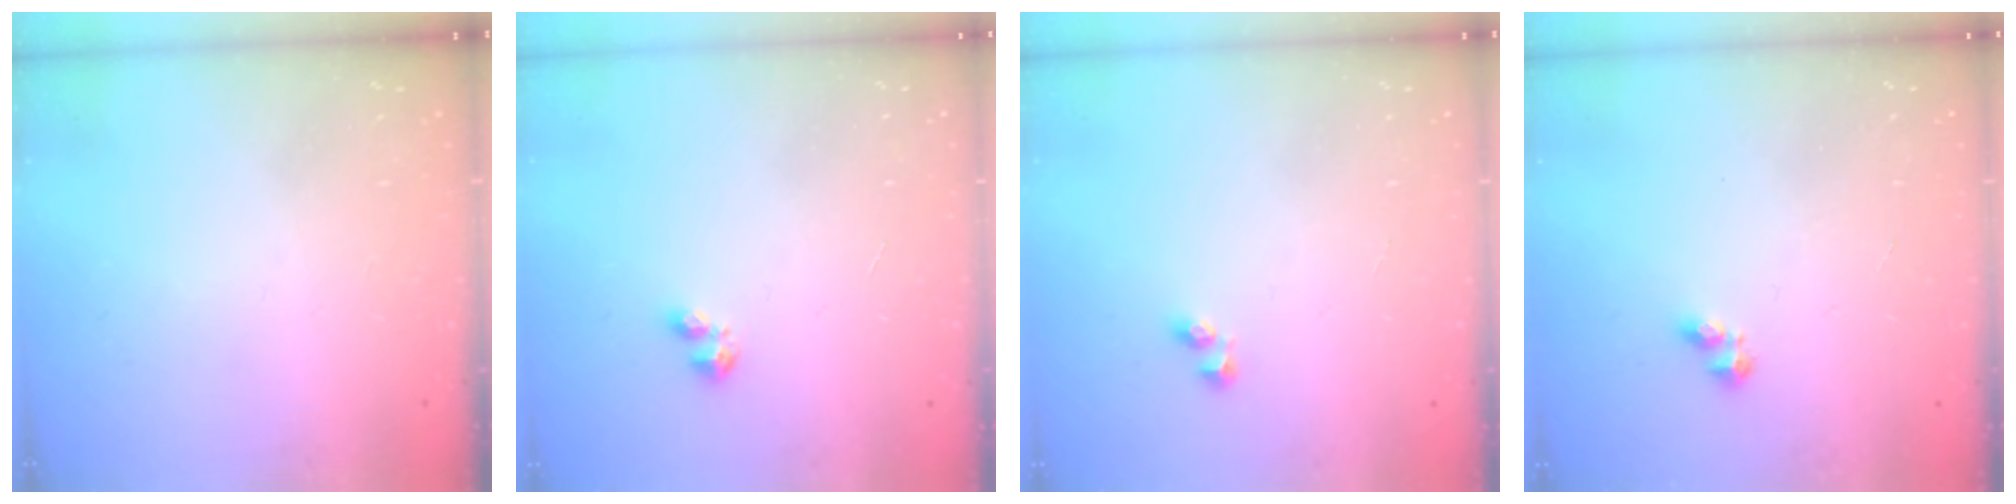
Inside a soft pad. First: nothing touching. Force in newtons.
{"total": 2.8, "press": 2.8, "slide": 0.5}
{"total": 3.0, "press": 2.7, "slide": 1.3}
{"total": 2.7, "press": 2.7, "slide": 0.4}